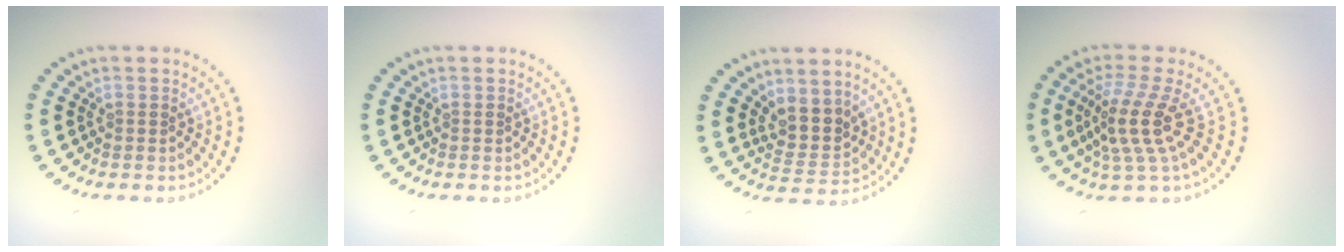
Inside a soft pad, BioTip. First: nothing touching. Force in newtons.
{"total": 0.0}
{"total": 2.9, "press": 2.4, "slide": 1.7}
{"total": 4.2, "press": 3.0, "slide": 2.9}